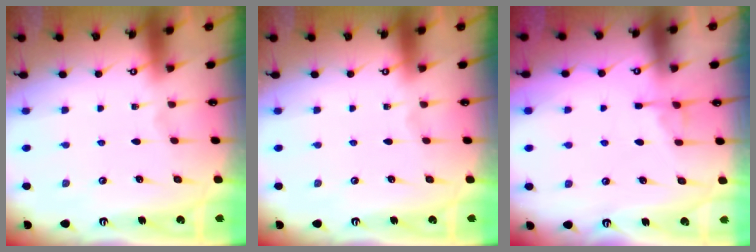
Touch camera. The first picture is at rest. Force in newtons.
{"total": 0.0}
{"total": 4.1, "press": 4.1, "slide": 0.5}